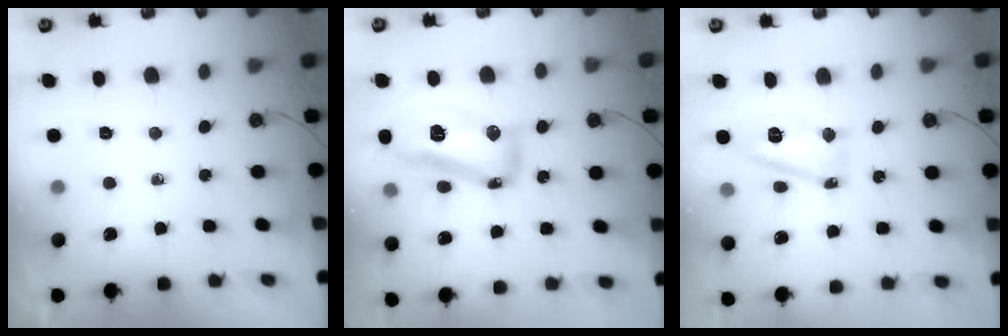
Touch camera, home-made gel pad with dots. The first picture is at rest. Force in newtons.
{"total": 16.2, "press": 16.1, "slide": 2.0}
{"total": 12.6, "press": 12.5, "slide": 1.5}